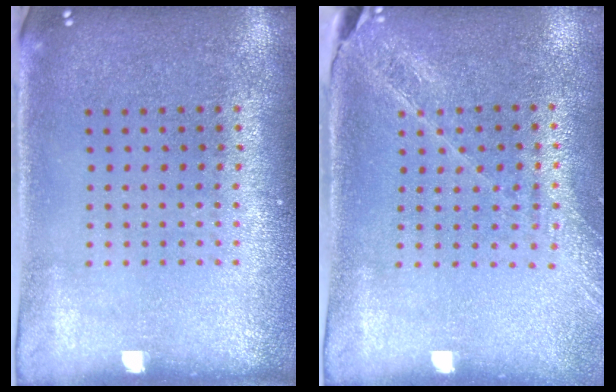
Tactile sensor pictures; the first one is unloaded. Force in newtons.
{"total": 1.5, "press": 1.5, "slide": 0.2}